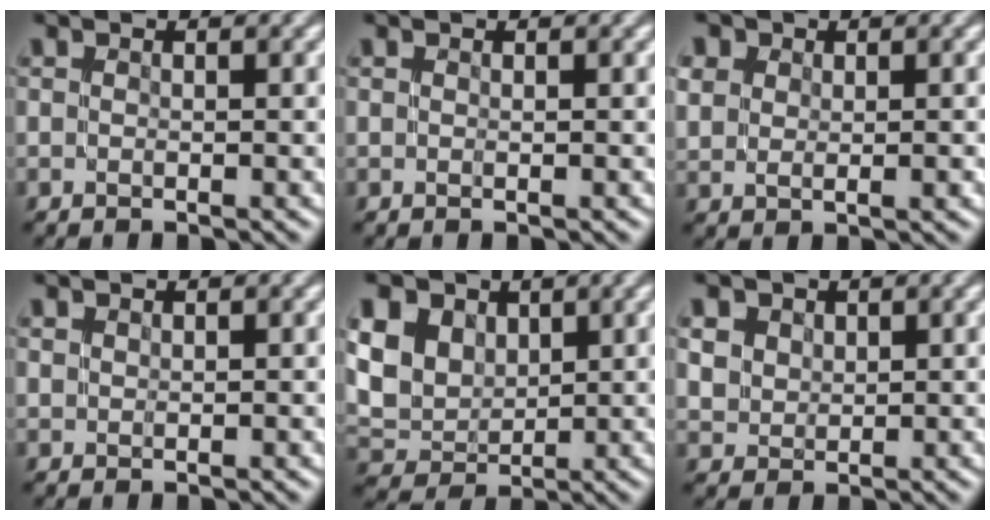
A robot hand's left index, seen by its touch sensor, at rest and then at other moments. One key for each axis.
{"total": 0.0}
{"total": 3.8, "fx": 1.8, "fy": 2.7, "fz": 2.0, "tx": -0.042, "ty": 0.018, "tz": 0.030}
{"total": 0.5, "fx": 0.5, "fy": 0.0, "fz": 0.0, "tx": -0.001, "ty": 0.001, "tz": 0.015}
{"total": 8.7, "fx": 3.2, "fy": 6.6, "fz": 4.7, "tx": -0.121, "ty": 0.023, "tz": 0.054}
{"total": 4.2, "fx": 2.3, "fy": 3.1, "fz": 1.8, "tx": -0.062, "ty": 0.012, "tz": 0.048}